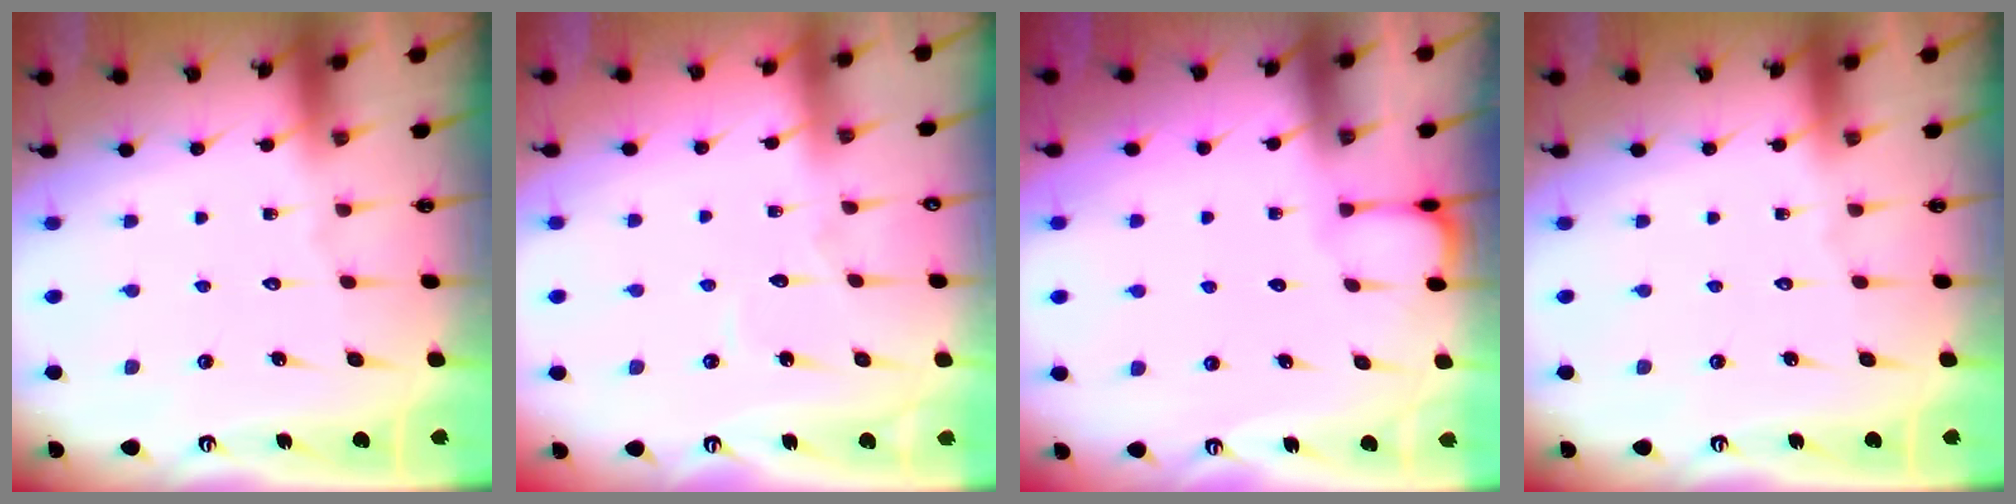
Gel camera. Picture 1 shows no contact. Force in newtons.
{"total": 2.8, "press": 2.8, "slide": 0.0}
{"total": 0.9, "press": 0.9, "slide": 0.0}
{"total": 0.0}